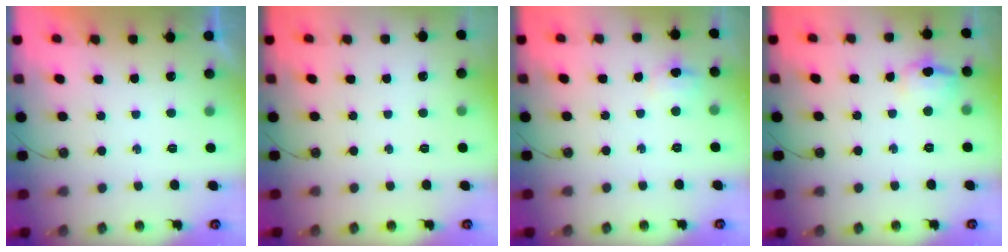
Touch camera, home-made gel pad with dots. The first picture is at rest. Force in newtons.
{"total": 0.0}
{"total": 3.9, "press": 3.6, "slide": 1.5}
{"total": 9.3, "press": 9.2, "slide": 1.4}